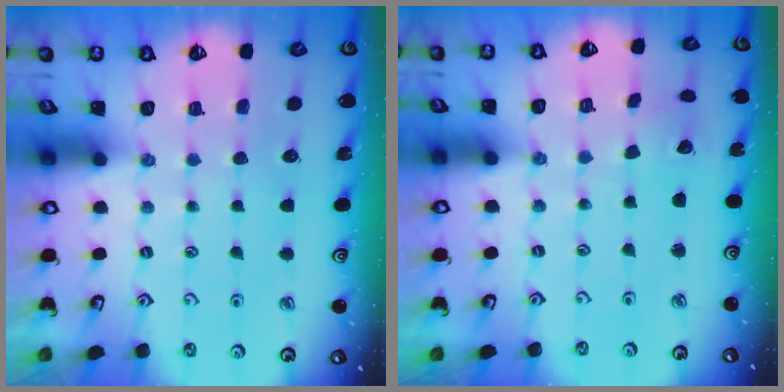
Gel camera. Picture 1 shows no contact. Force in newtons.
{"total": 2.0, "press": 2.0, "slide": 0.2}